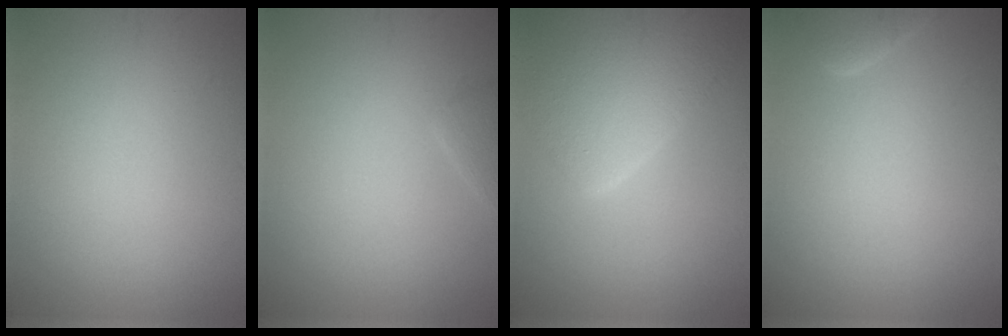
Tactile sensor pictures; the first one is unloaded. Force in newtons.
{"total": 1.0, "press": 1.0, "slide": 0.1}
{"total": 6.9, "press": 6.9, "slide": 0.3}
{"total": 1.6, "press": 1.6, "slide": 0.2}